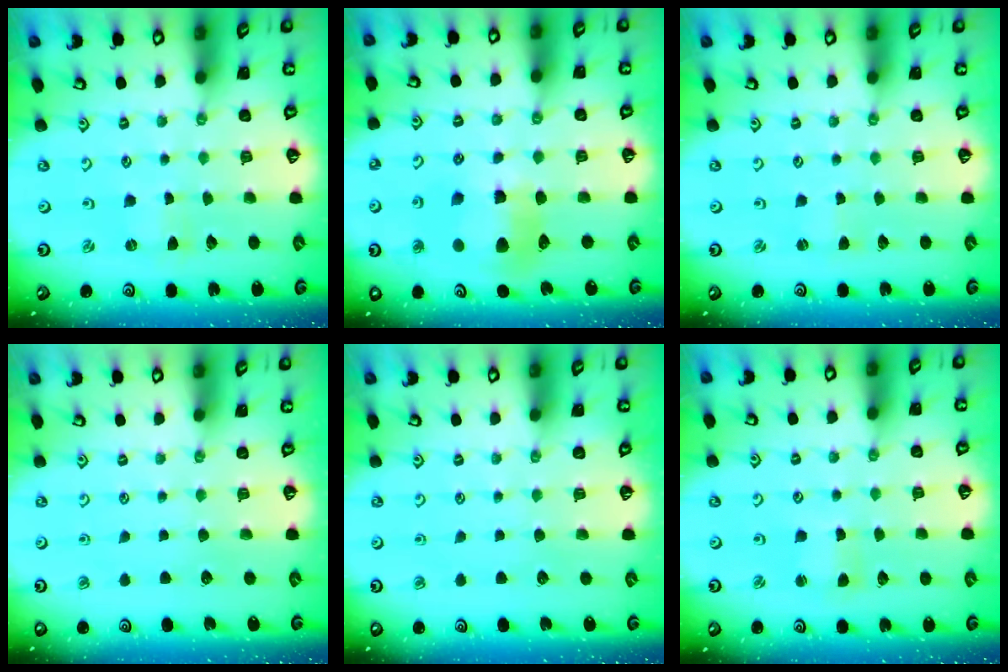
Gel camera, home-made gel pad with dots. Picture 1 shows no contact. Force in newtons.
{"total": 10.5, "press": 10.4, "slide": 1.3}
{"total": 0.7, "press": 0.7, "slide": 0.1}
{"total": 0.0}
{"total": 0.0}
{"total": 1.3, "press": 1.2, "slide": 0.2}